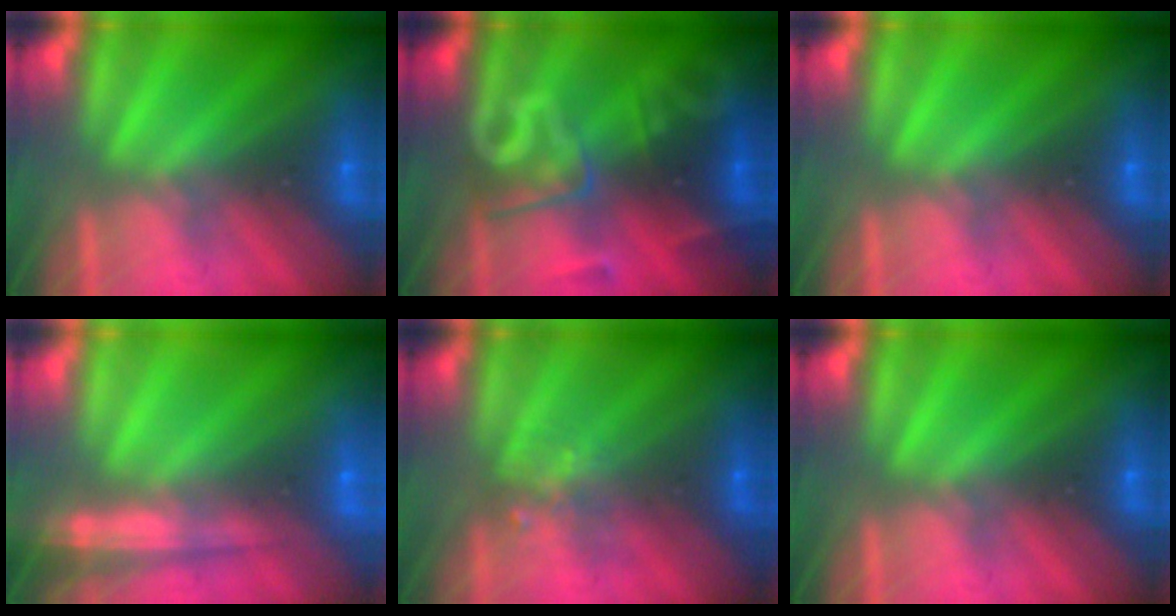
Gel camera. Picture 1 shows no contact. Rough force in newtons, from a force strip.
{"total": 2.9}
{"total": 0.0}
{"total": 6.9}
{"total": 2.3}
{"total": 0.0}